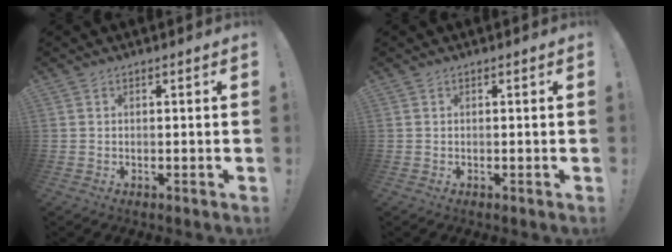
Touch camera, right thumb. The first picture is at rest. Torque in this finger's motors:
{"motor_torque": [-0.16, -0.04, -0.25, 0.28, -0.05]}